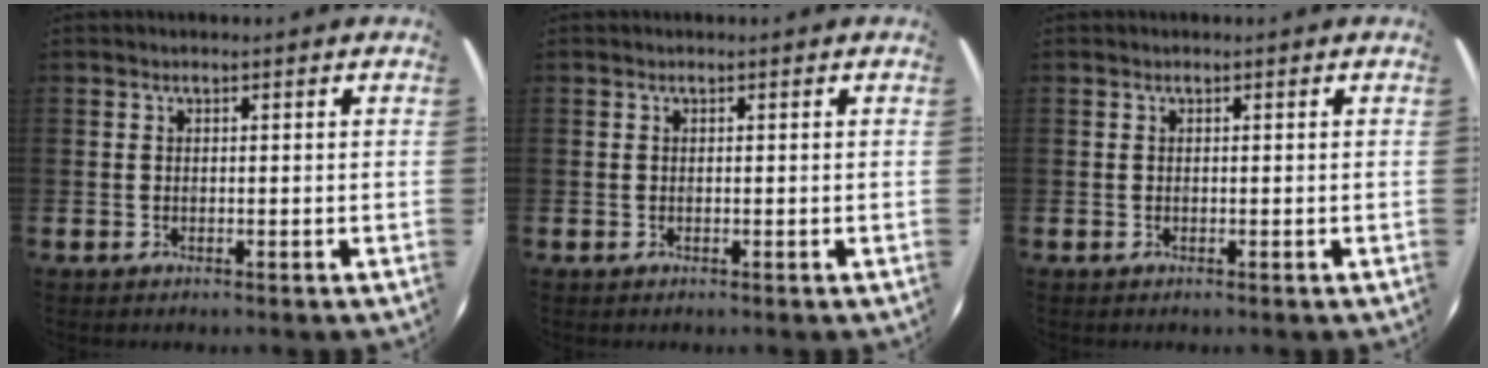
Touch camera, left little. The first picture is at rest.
{"total": 0.0}
{"total": 0.0}